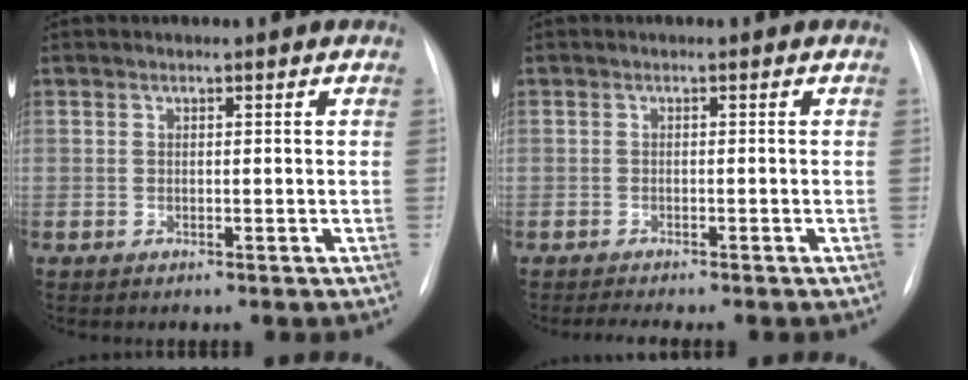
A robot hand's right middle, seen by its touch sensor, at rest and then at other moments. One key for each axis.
{"total": 2.2, "fx": -2.0, "fy": 0.2, "fz": 1.0, "tx": -0.018, "ty": -0.006, "tz": -0.028}